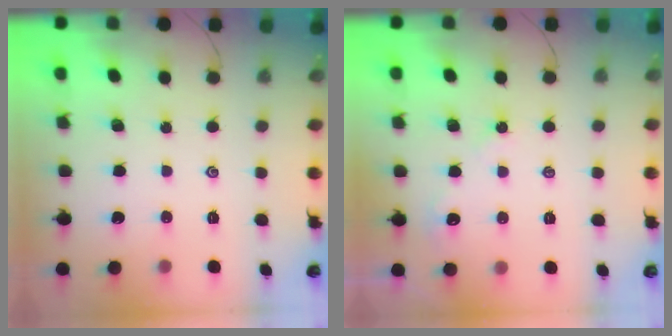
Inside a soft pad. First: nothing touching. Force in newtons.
{"total": 4.0, "press": 4.0, "slide": 0.4}